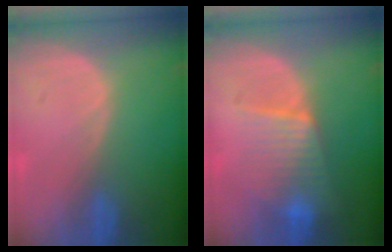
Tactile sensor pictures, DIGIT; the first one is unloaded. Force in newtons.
{"total": 6.4, "press": 6.3, "slide": 0.7}